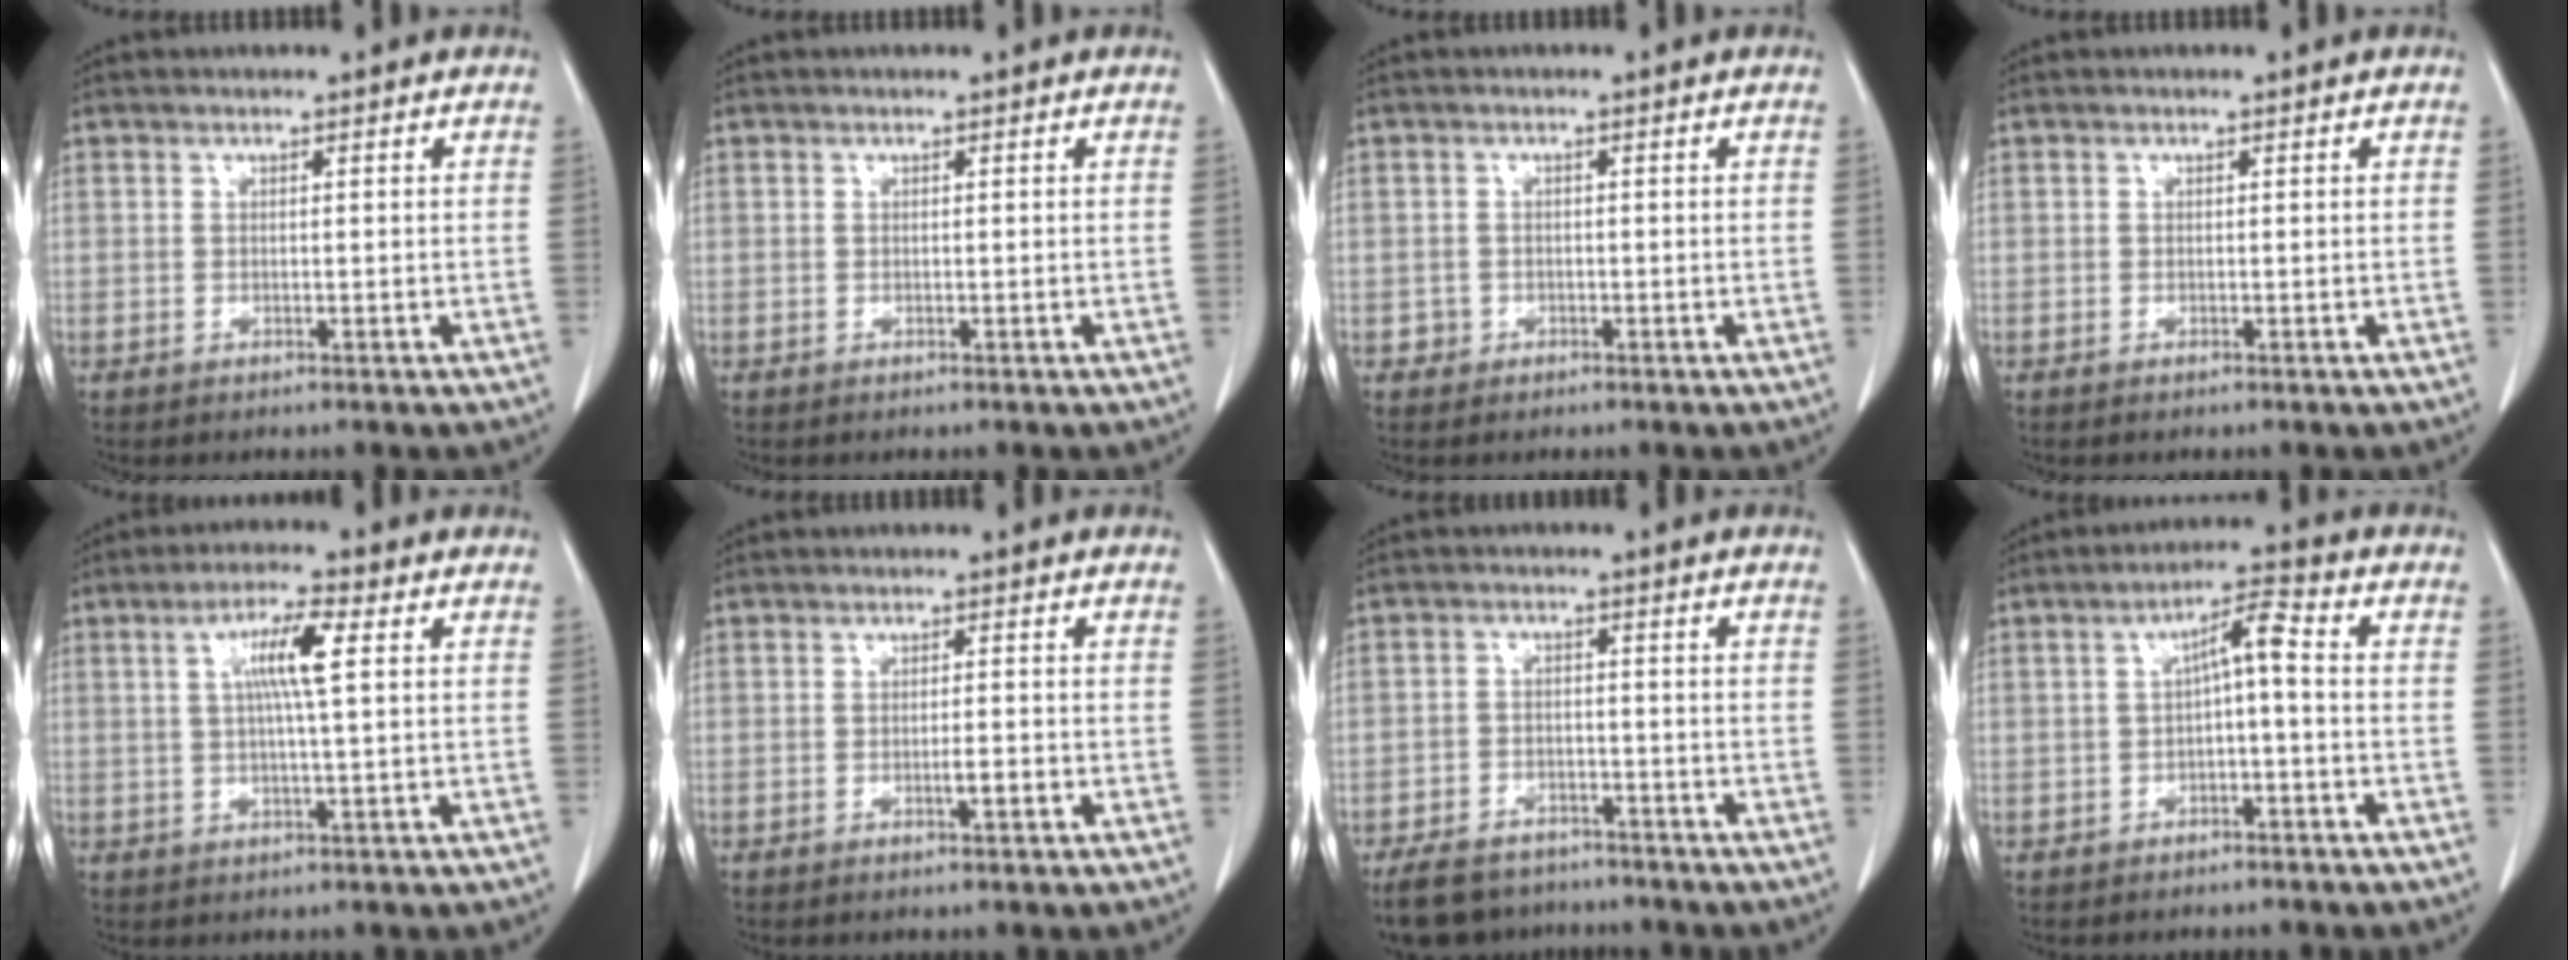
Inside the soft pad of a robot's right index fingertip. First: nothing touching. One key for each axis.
{"total": 0.0}
{"total": 1.7, "fx": -0.6, "fy": 1.6, "fz": 0.1, "tx": 0.004, "ty": 0.008, "tz": -0.009}
{"total": 0.0}
{"total": 6.8, "fx": 1.6, "fy": 0.5, "fz": 6.6, "tx": -0.120, "ty": 0.006, "tz": 0.030}
{"total": 2.3, "fx": -0.8, "fy": 0.5, "fz": 2.2, "tx": -0.041, "ty": 0.000, "tz": -0.010}
{"total": 12.3, "fx": -9.9, "fy": 5.8, "fz": 4.3, "tx": -0.089, "ty": 0.002, "tz": -0.145}
{"total": 5.3, "fx": -0.1, "fy": 1.2, "fz": 5.2, "tx": -0.093, "ty": 0.024, "tz": -0.001}